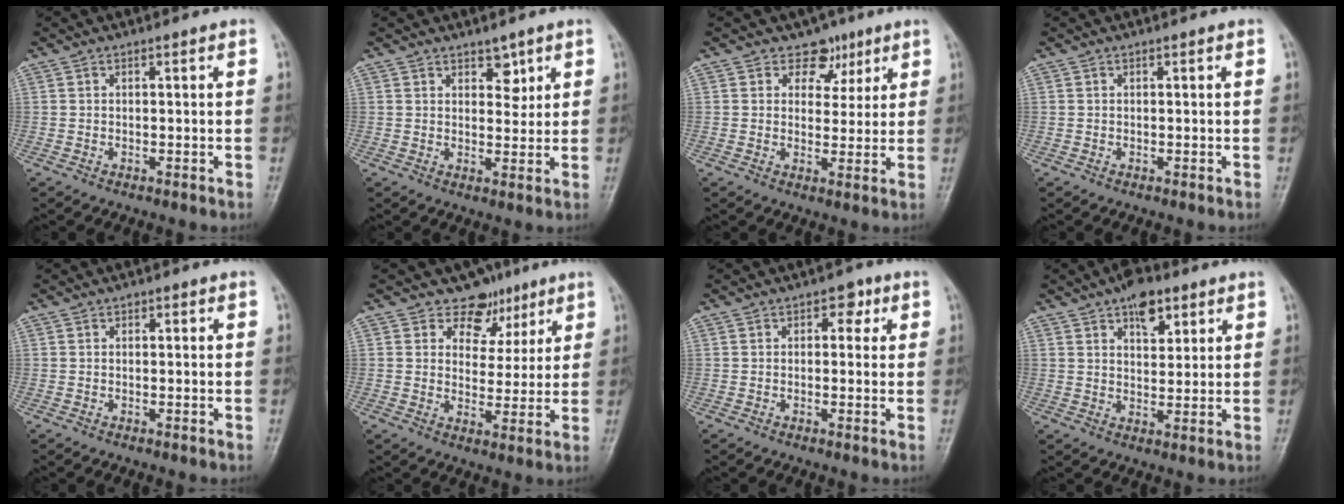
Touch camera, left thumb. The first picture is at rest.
{"total": 3.7, "force": [2.2, 2.3, 2.0], "torque": [0.000, -0.014, 0.033]}
{"total": 5.5, "force": [3.2, 4.3, 1.1], "torque": [0.020, -0.011, 0.045]}
{"total": 0.0}
{"total": 1.2, "force": [0.3, 0.9, 0.8], "torque": [-0.002, 0.003, 0.000]}
{"total": 7.7, "force": [5.1, 5.6, 0.7], "torque": [0.029, -0.027, 0.073]}
{"total": 3.4, "force": [1.2, 2.4, 2.2], "torque": [0.001, 0.002, 0.006]}
{"total": 7.5, "force": [4.2, 4.1, 4.7], "torque": [-0.042, -0.018, 0.060]}